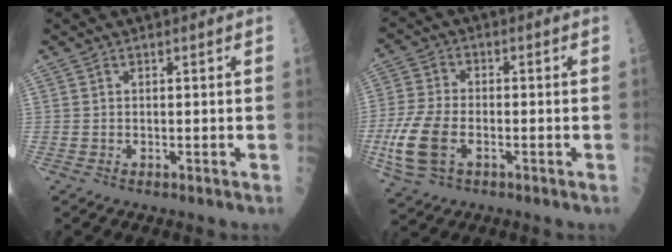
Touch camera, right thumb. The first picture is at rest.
{"total": 10.9, "force": [-3.2, 6.1, 8.4], "torque": [-0.194, 0.005, -0.064]}